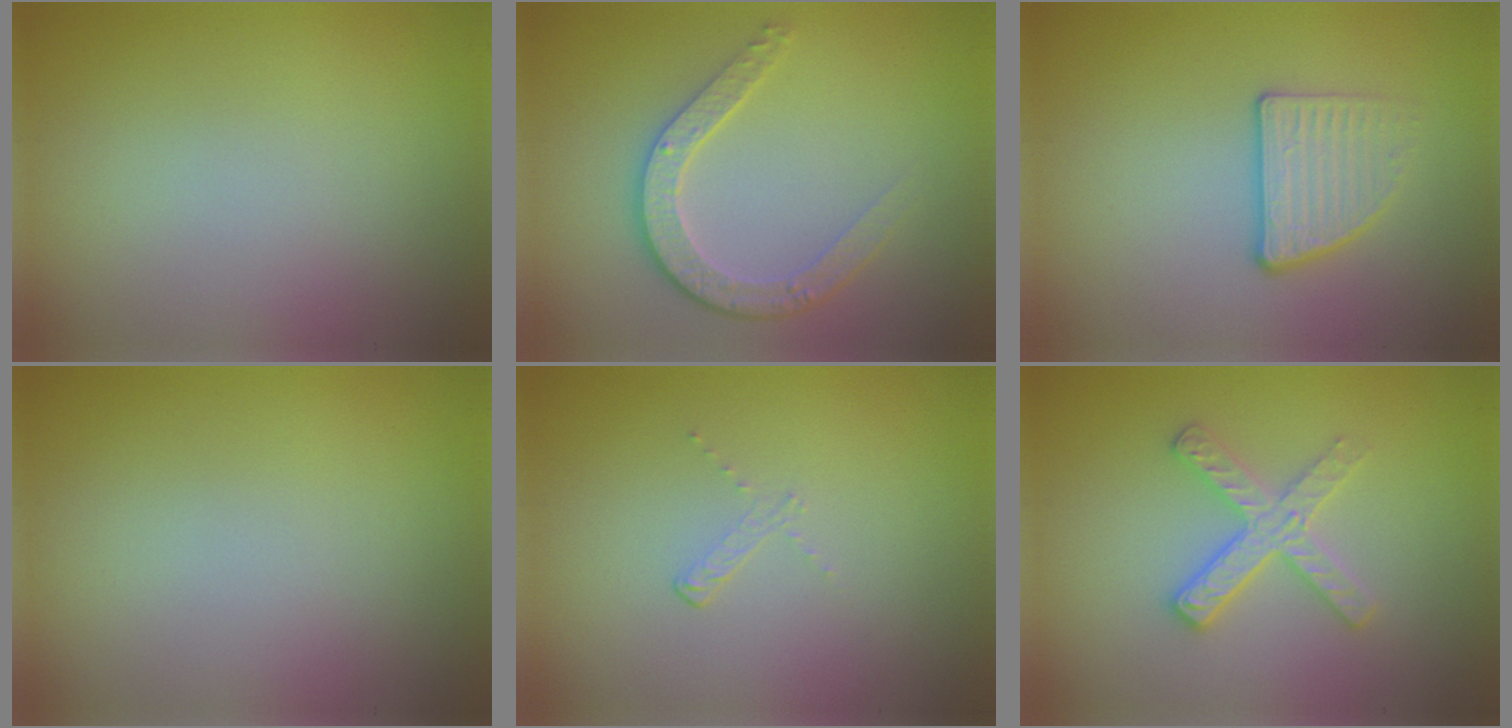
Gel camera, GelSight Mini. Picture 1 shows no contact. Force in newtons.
{"total": 3.9, "press": 2.9, "slide": 2.5}
{"total": 2.8, "press": 2.3, "slide": 1.5}
{"total": 0.0}
{"total": 0.8, "press": 0.3, "slide": 0.7}
{"total": 3.2, "press": 3.1, "slide": 0.4}